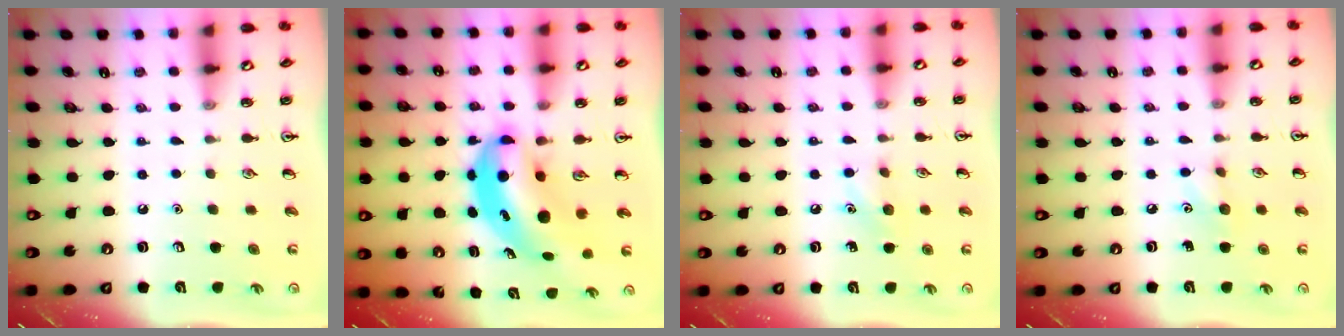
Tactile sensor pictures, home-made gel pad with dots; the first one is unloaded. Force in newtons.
{"total": 8.0, "press": 7.7, "slide": 2.2}
{"total": 6.9, "press": 6.5, "slide": 2.2}
{"total": 6.1, "press": 5.8, "slide": 1.6}